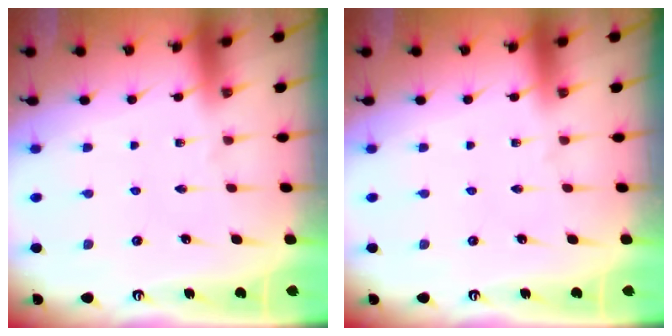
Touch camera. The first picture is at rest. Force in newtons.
{"total": 0.0}